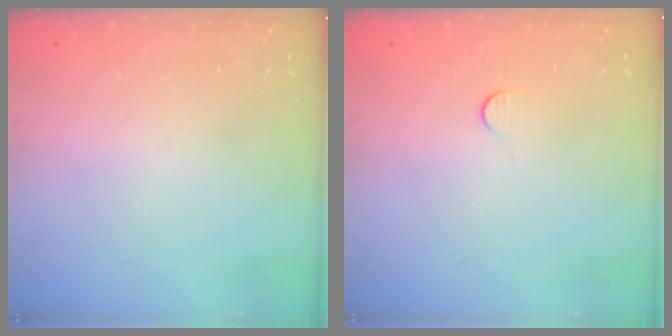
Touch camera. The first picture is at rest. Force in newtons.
{"total": 3.7, "press": 3.7, "slide": 0.4}